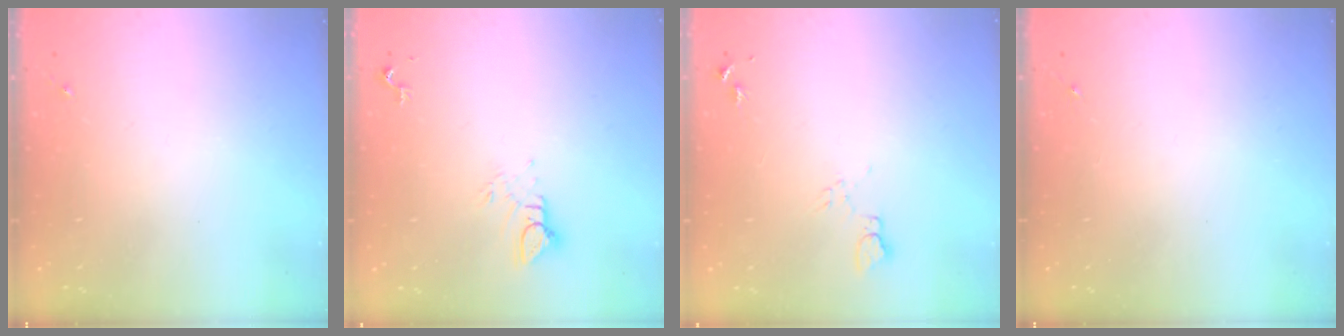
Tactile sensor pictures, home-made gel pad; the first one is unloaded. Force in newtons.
{"total": 5.6, "press": 5.6, "slide": 0.0}
{"total": 5.9, "press": 5.8, "slide": 0.6}
{"total": 0.0}